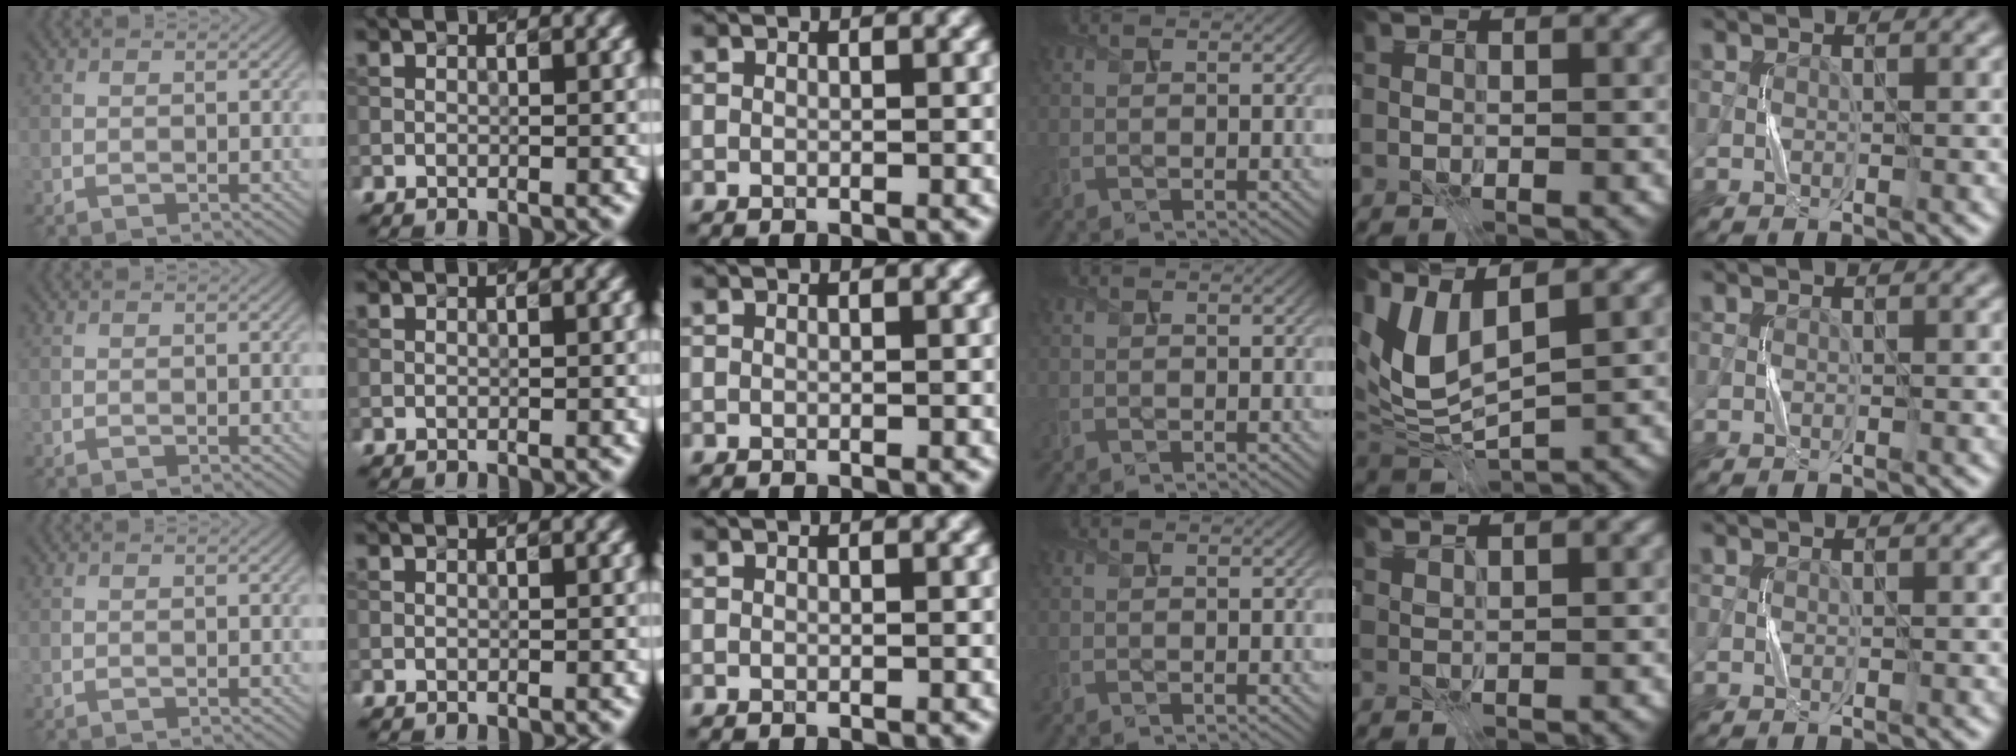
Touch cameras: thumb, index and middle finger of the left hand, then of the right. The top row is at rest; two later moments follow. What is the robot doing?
{"motion": "press", "object": "sticky note"}